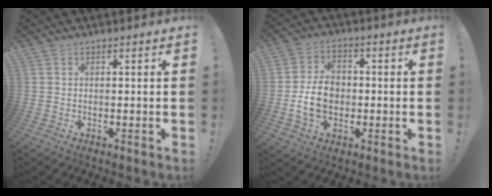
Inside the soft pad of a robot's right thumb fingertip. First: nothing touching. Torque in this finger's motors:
{"motor_torque": [1.40, 1.33, 0.36, -0.41, 0.01]}